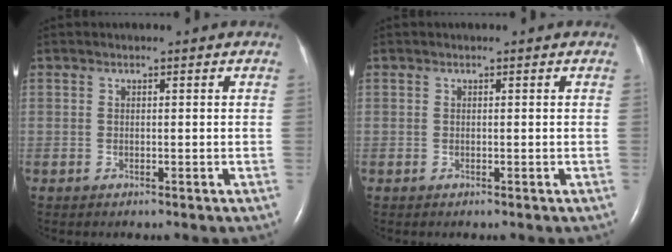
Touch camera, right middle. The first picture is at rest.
{"total": 0.0}